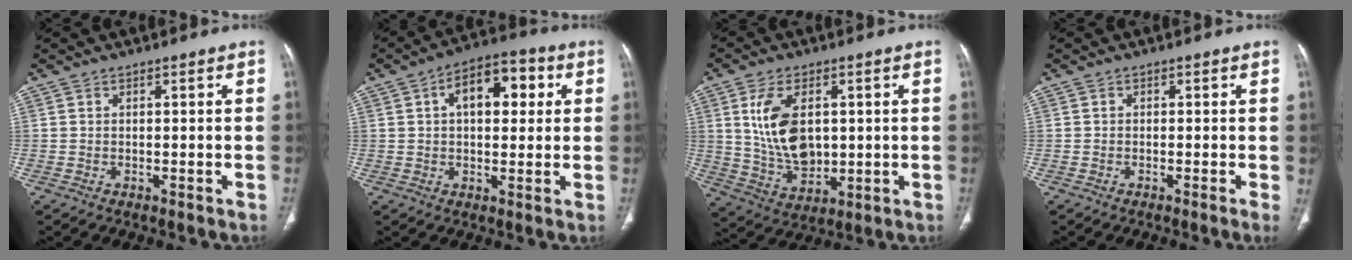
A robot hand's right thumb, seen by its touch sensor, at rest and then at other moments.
{"total": 11.3, "force": [3.1, 6.2, 8.9], "torque": [-0.106, 0.019, 0.041]}
{"total": 12.3, "force": [2.5, 7.4, 9.5], "torque": [-0.162, -0.018, 0.060]}
{"total": 0.9, "force": [-0.3, -0.1, 0.8], "torque": [-0.016, -0.001, -0.009]}